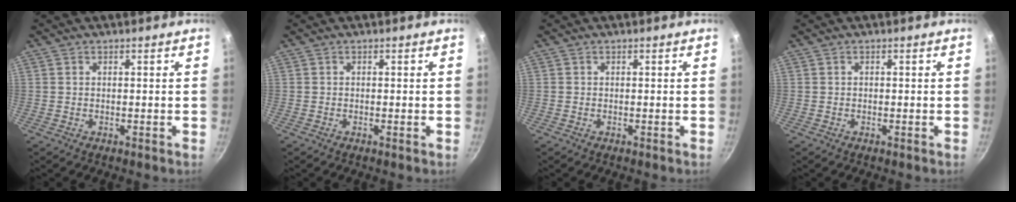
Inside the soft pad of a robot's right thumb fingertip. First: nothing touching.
{"total": 0.0}
{"total": 0.0}
{"total": 0.0}